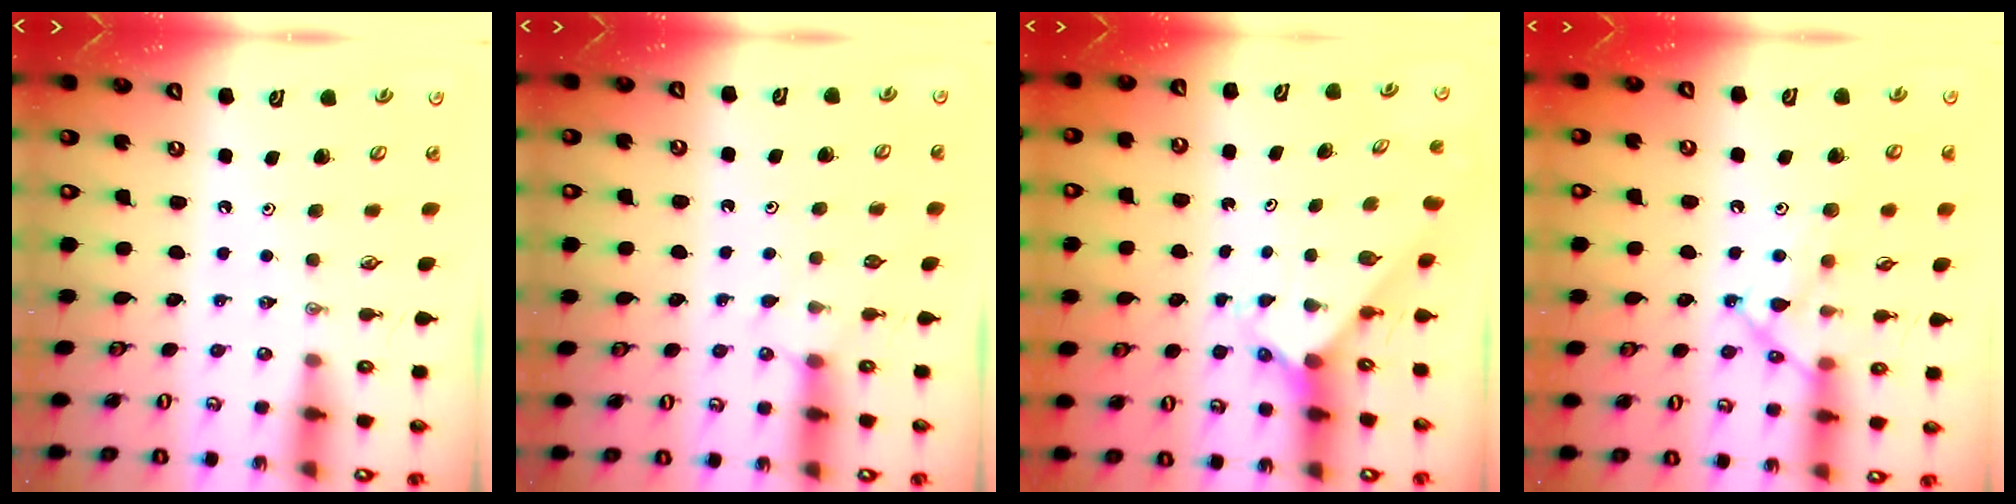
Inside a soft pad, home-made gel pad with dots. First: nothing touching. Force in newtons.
{"total": 3.3, "press": 3.3, "slide": 0.4}
{"total": 2.4, "press": 2.4, "slide": 0.2}
{"total": 14.1, "press": 14.1, "slide": 1.0}